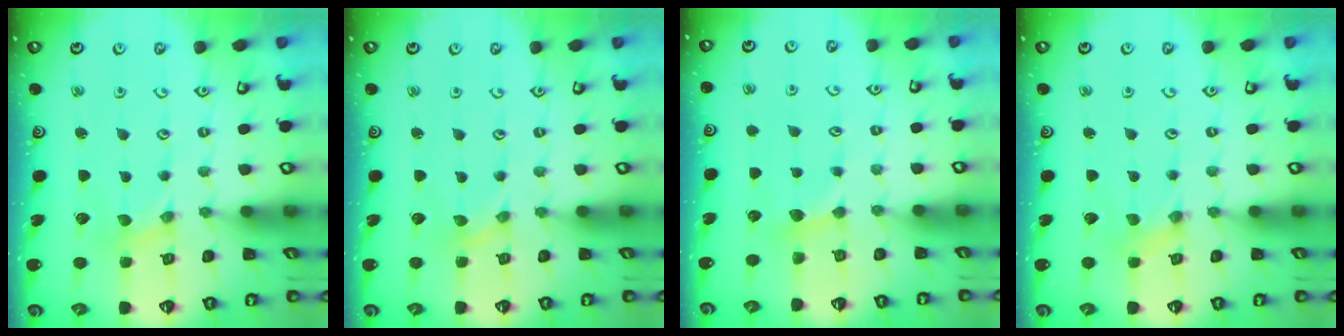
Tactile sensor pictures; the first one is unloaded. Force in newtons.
{"total": 0.0}
{"total": 3.6, "press": 3.6, "slide": 0.6}
{"total": 0.0}